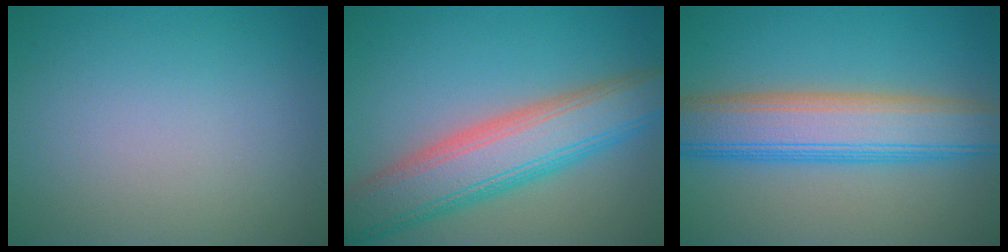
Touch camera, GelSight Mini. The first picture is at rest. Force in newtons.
{"total": 8.5, "press": 8.5, "slide": 0.3}
{"total": 8.4, "press": 8.4, "slide": 0.3}